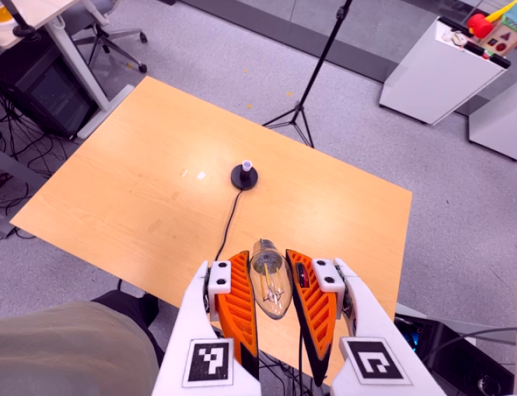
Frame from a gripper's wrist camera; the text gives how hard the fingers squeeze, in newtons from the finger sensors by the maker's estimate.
{"total": 20.2, "left": 22.6, "right": 17.9}